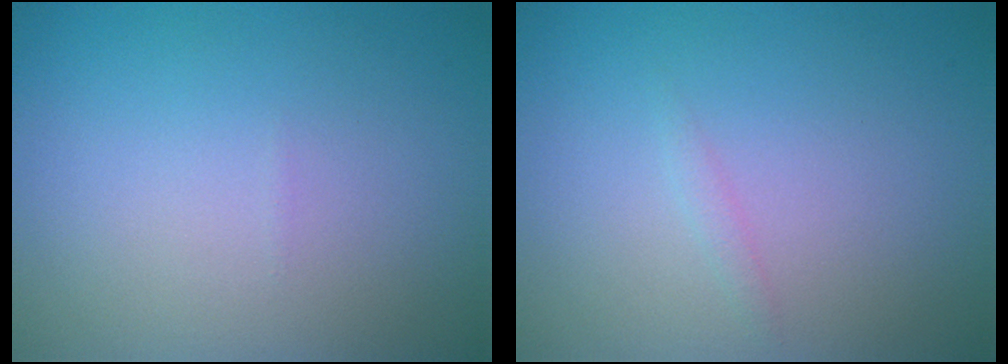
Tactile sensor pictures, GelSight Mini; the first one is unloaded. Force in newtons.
{"total": 0.6, "press": 0.6, "slide": 0.1}